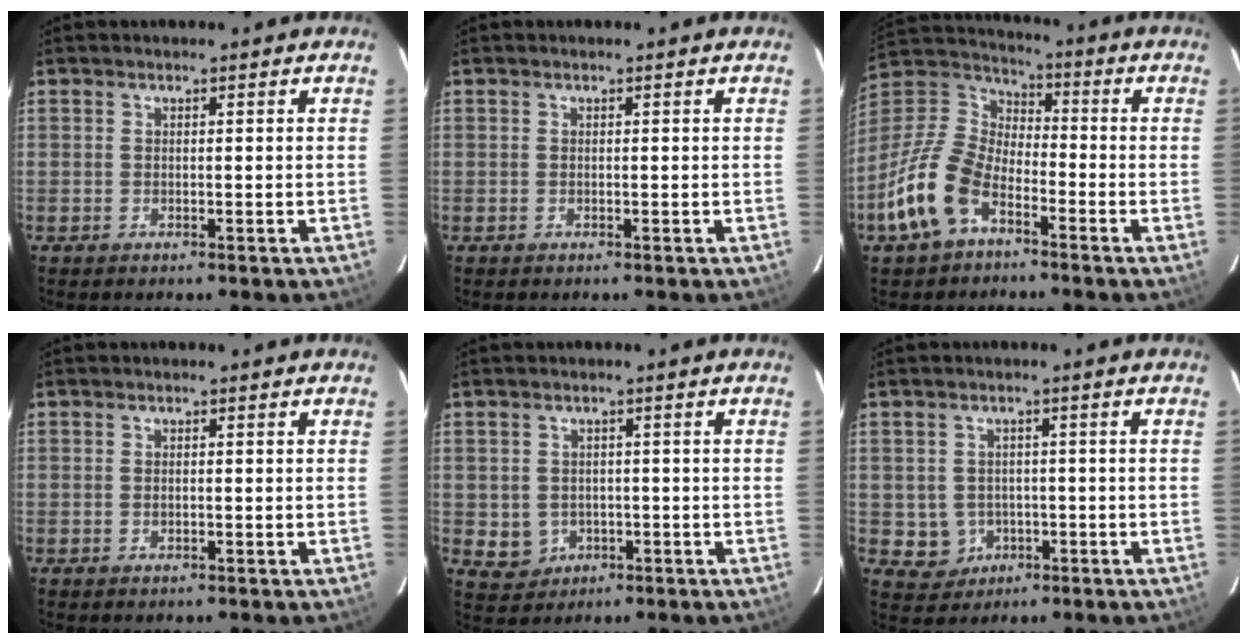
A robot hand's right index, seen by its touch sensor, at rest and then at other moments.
{"total": 0.0}
{"total": 15.3, "force": [-8.0, 8.5, 9.9], "torque": [-0.218, 0.001, -0.158]}
{"total": 0.7, "force": [-0.2, 0.4, 0.5], "torque": [-0.007, -0.001, -0.003]}
{"total": 4.9, "force": [-1.0, 4.6, 1.3], "torque": [-0.039, 0.006, 0.003]}
{"total": 5.2, "force": [-1.2, 5.0, 0.9], "torque": [-0.033, 0.011, -0.003]}